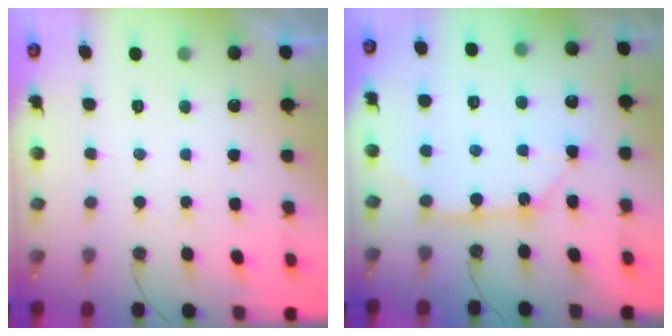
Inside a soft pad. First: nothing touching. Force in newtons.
{"total": 12.6, "press": 12.5, "slide": 1.1}